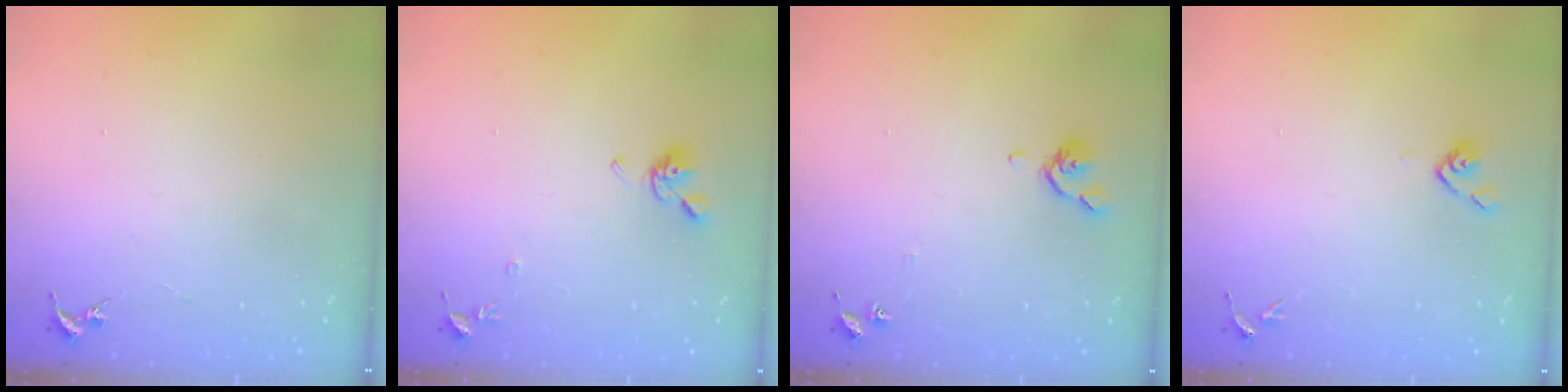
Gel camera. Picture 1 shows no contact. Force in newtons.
{"total": 8.6, "press": 8.5, "slide": 1.1}
{"total": 5.6, "press": 5.6, "slide": 0.9}
{"total": 4.2, "press": 4.1, "slide": 1.1}